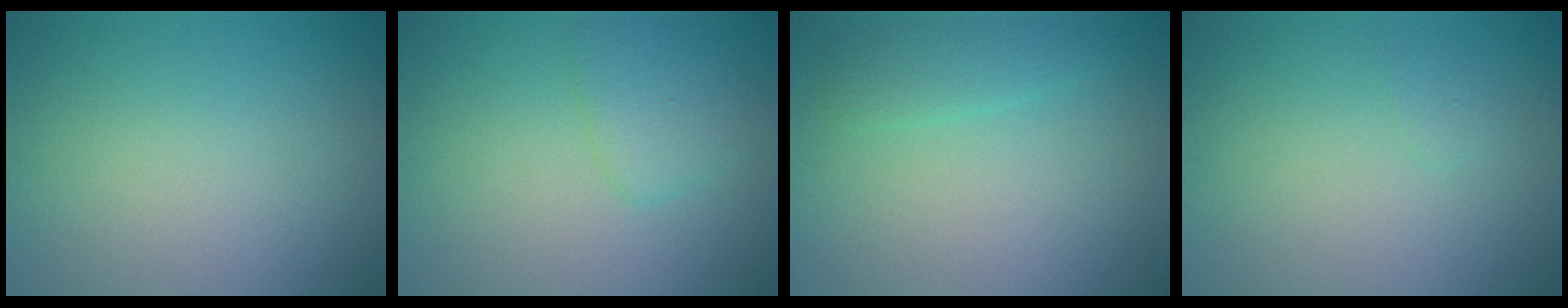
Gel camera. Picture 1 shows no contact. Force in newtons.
{"total": 2.6, "press": 2.6, "slide": 0.0}
{"total": 1.9, "press": 1.9, "slide": 0.2}
{"total": 0.7, "press": 0.7, "slide": 0.0}